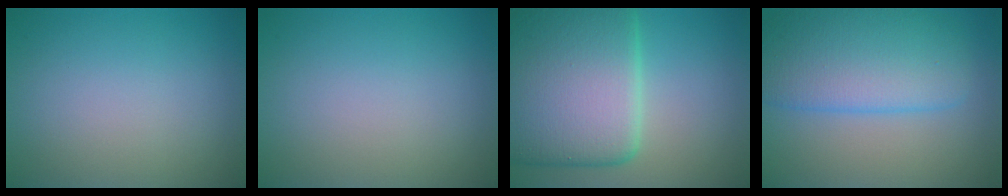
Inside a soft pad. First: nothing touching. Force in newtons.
{"total": 0.0}
{"total": 13.4, "press": 13.4, "slide": 0.5}
{"total": 6.7, "press": 6.7, "slide": 0.2}